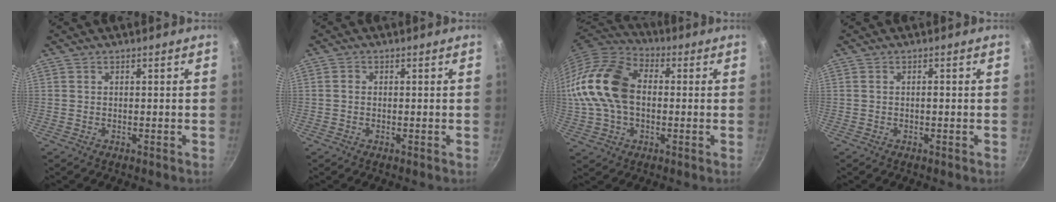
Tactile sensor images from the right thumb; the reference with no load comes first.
{"total": 1.2, "force": [0.0, 1.0, 0.5], "torque": [-0.009, 0.006, -0.003]}
{"total": 19.5, "force": [0.7, 13.5, 14.0], "torque": [-0.278, 0.039, 0.003]}
{"total": 0.7, "force": [-0.1, 0.3, 0.6], "torque": [-0.008, 0.005, -0.003]}